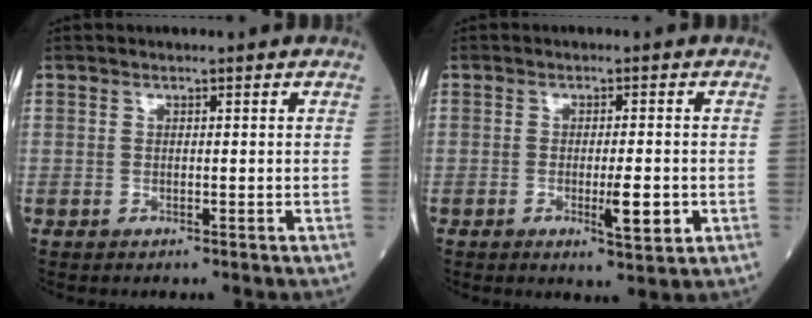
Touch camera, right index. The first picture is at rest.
{"total": 4.6, "force": [-1.2, 0.5, 4.4], "torque": [-0.066, -0.007, -0.015]}